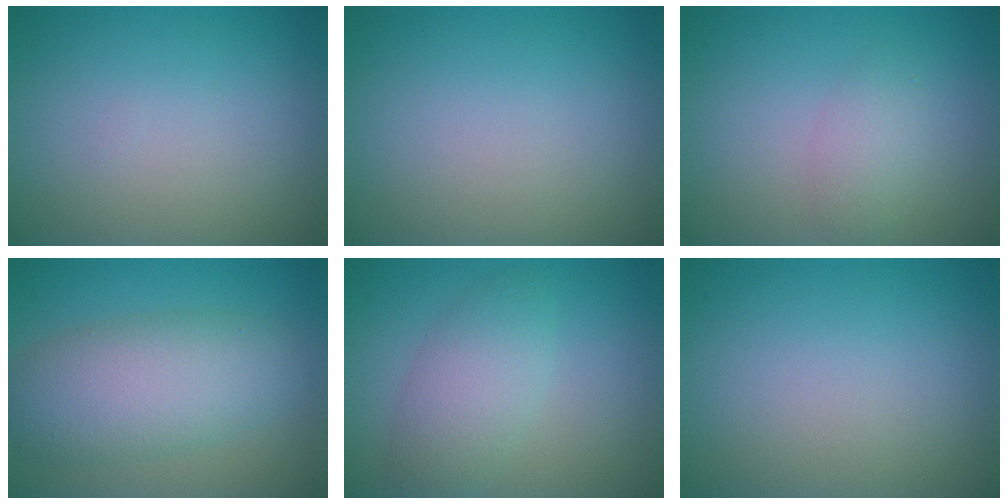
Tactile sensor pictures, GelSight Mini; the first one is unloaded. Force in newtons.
{"total": 0.0}
{"total": 2.0, "press": 2.0, "slide": 0.1}
{"total": 6.9, "press": 6.9, "slide": 0.4}
{"total": 3.9, "press": 3.9, "slide": 0.2}
{"total": 0.0}